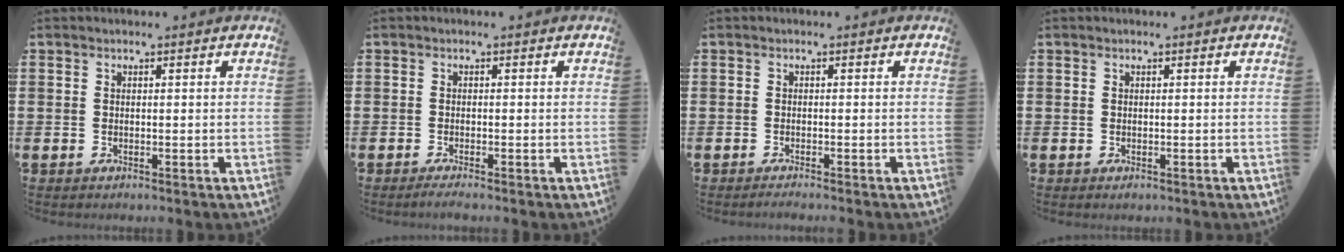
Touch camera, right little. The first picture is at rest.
{"total": 1.0, "force": [-0.7, 0.0, 0.7], "torque": [-0.010, -0.002, -0.013]}
{"total": 0.7, "force": [-0.6, -0.1, 0.3], "torque": [-0.005, -0.003, -0.012]}
{"total": 0.0}